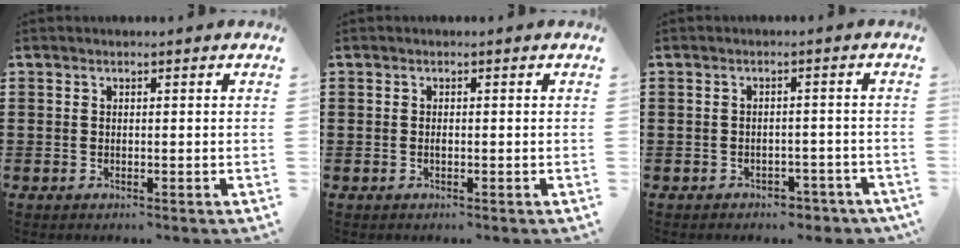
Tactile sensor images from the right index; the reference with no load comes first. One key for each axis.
{"total": 0.6, "fx": -0.1, "fy": 0.2, "fz": 0.6, "tx": -0.013, "ty": -0.003, "tz": -0.002}
{"total": 2.0, "fx": -1.9, "fy": 0.6, "fz": -0.1, "tx": -0.007, "ty": -0.002, "tz": -0.041}